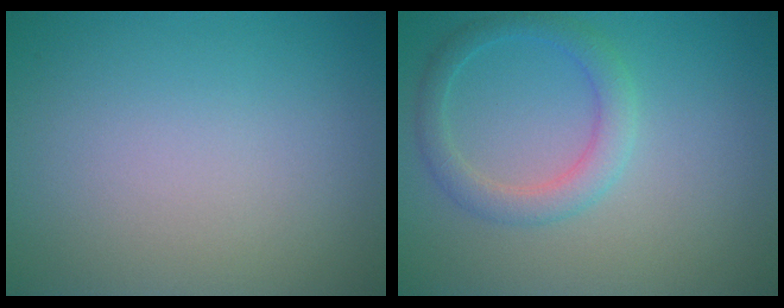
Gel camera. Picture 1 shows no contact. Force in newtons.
{"total": 2.7, "press": 2.7, "slide": 0.2}